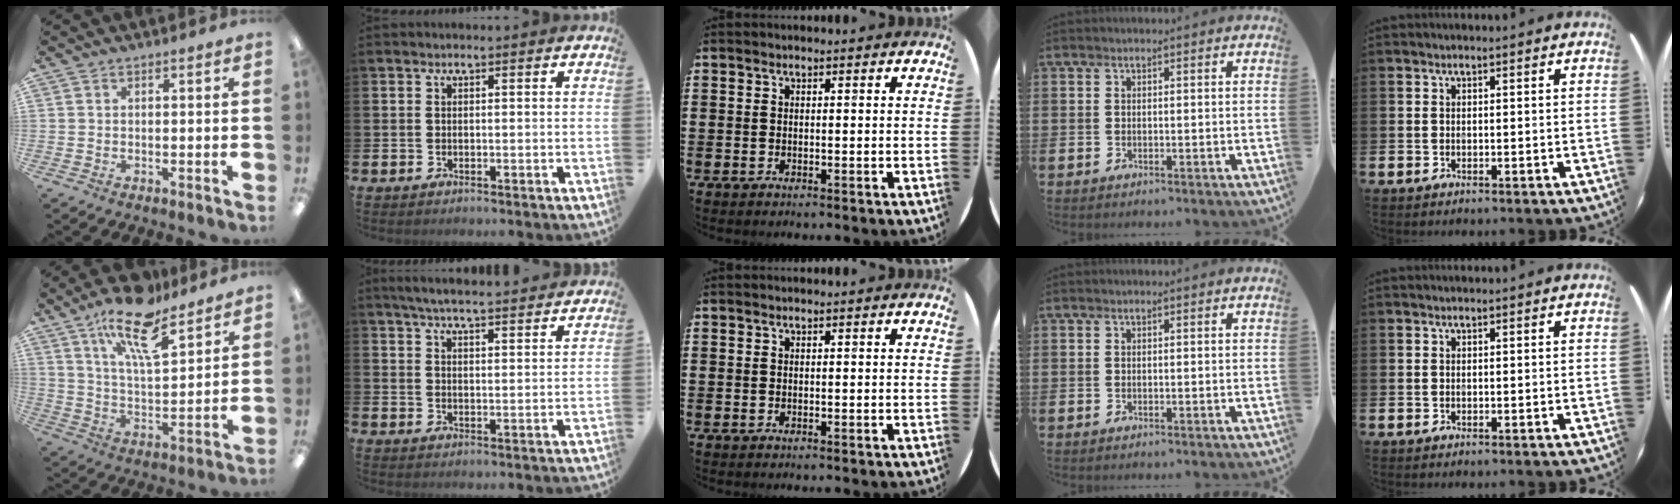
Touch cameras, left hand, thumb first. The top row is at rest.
{"thumb": {"total": 16.9, "force": [11.5, 6.0, 10.9], "torque": [-0.184, -0.054, 0.194]}, "index": {"total": 5.5, "force": [5.3, 0.0, 1.2], "torque": [-0.033, -0.030, 0.094]}}